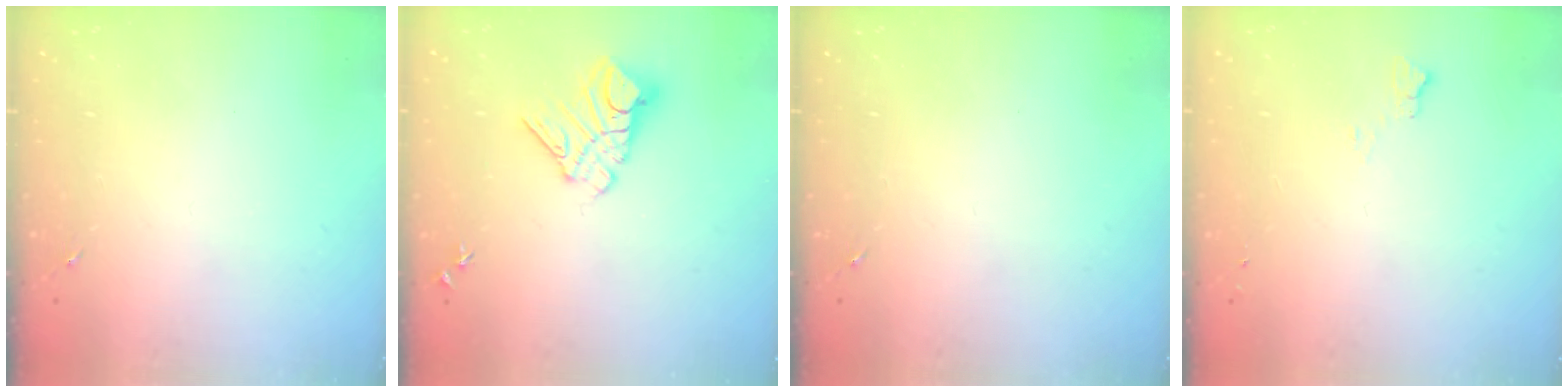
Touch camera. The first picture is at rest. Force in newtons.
{"total": 11.6, "press": 11.6, "slide": 1.2}
{"total": 0.0}
{"total": 4.6, "press": 4.5, "slide": 0.6}